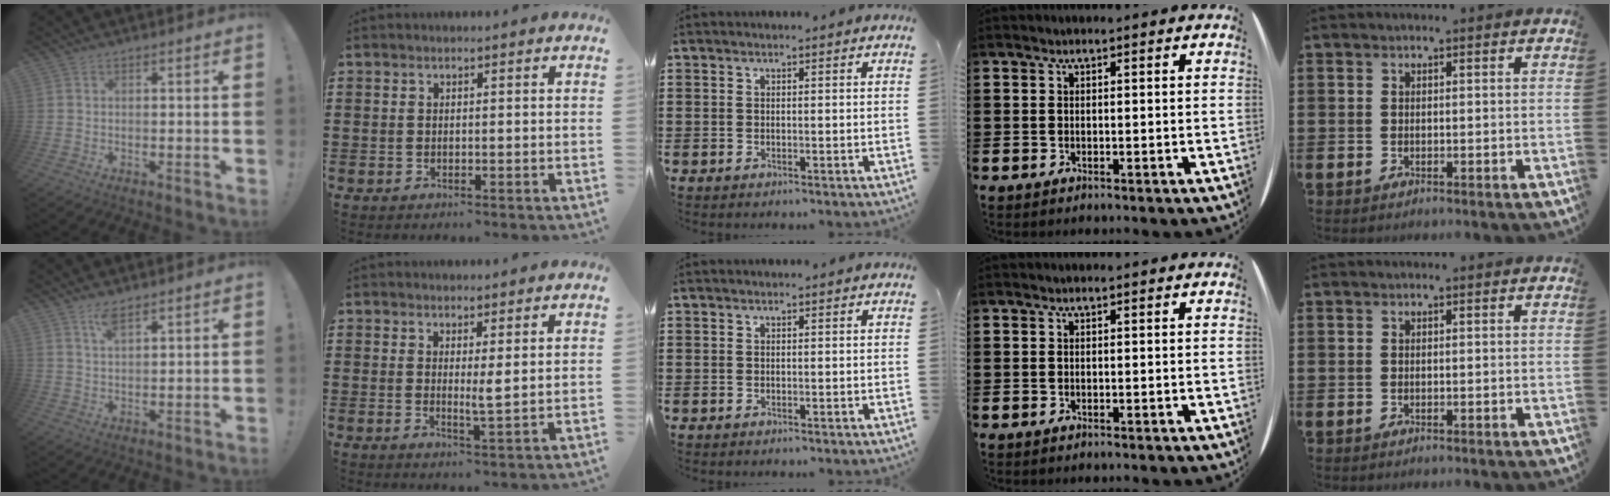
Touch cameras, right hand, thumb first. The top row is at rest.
{"thumb": {"total": 4.4, "force": [3.0, 1.4, 2.8], "torque": [-0.049, -0.013, 0.052]}, "index": {"total": 2.6, "force": [1.2, -0.1, 2.3], "torque": [-0.041, -0.008, 0.018]}}